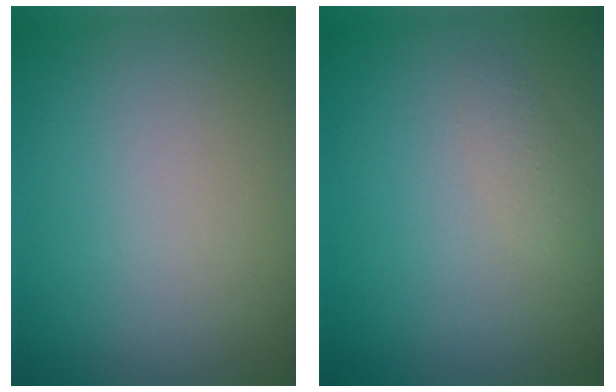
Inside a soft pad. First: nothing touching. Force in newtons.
{"total": 1.0, "press": 1.0, "slide": 0.0}